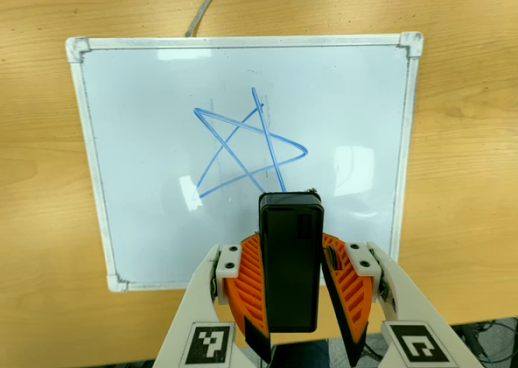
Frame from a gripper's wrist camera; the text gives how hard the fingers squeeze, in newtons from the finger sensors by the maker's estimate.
{"total": 6.0, "left": 5.4, "right": 6.7}